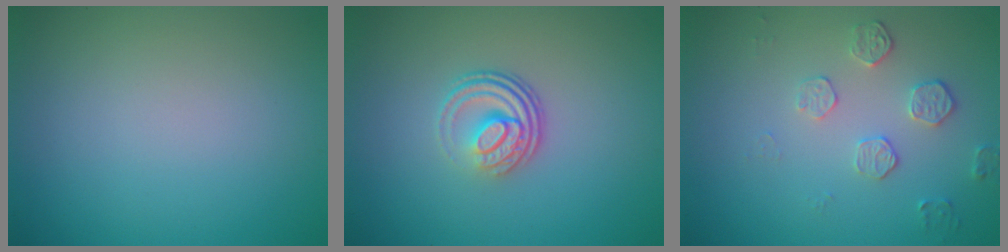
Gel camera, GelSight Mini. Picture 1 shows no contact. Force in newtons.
{"total": 3.8, "press": 2.6, "slide": 2.8}
{"total": 1.9, "press": 1.3, "slide": 1.3}